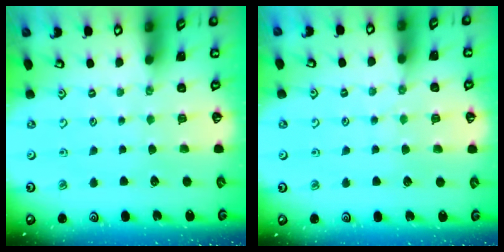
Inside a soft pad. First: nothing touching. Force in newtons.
{"total": 4.5, "press": 4.4, "slide": 0.4}